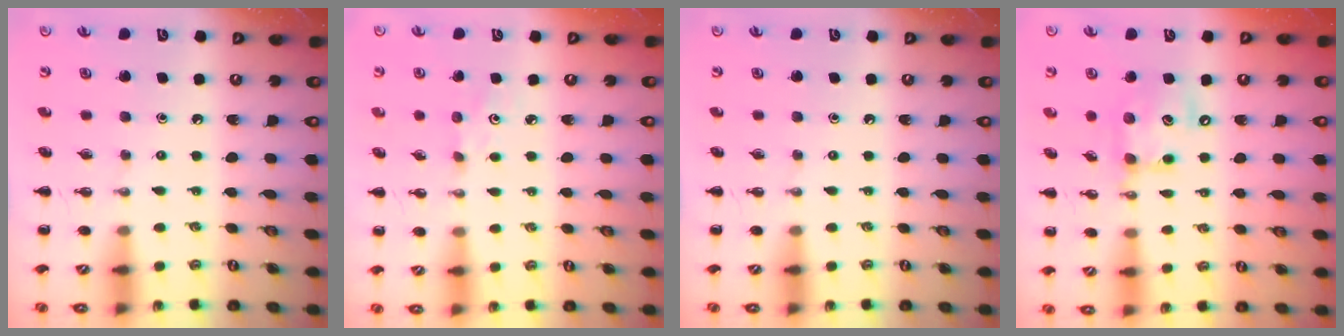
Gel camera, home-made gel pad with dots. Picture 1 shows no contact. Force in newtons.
{"total": 1.4, "press": 1.3, "slide": 0.4}
{"total": 0.0}
{"total": 12.1, "press": 12.0, "slide": 1.8}